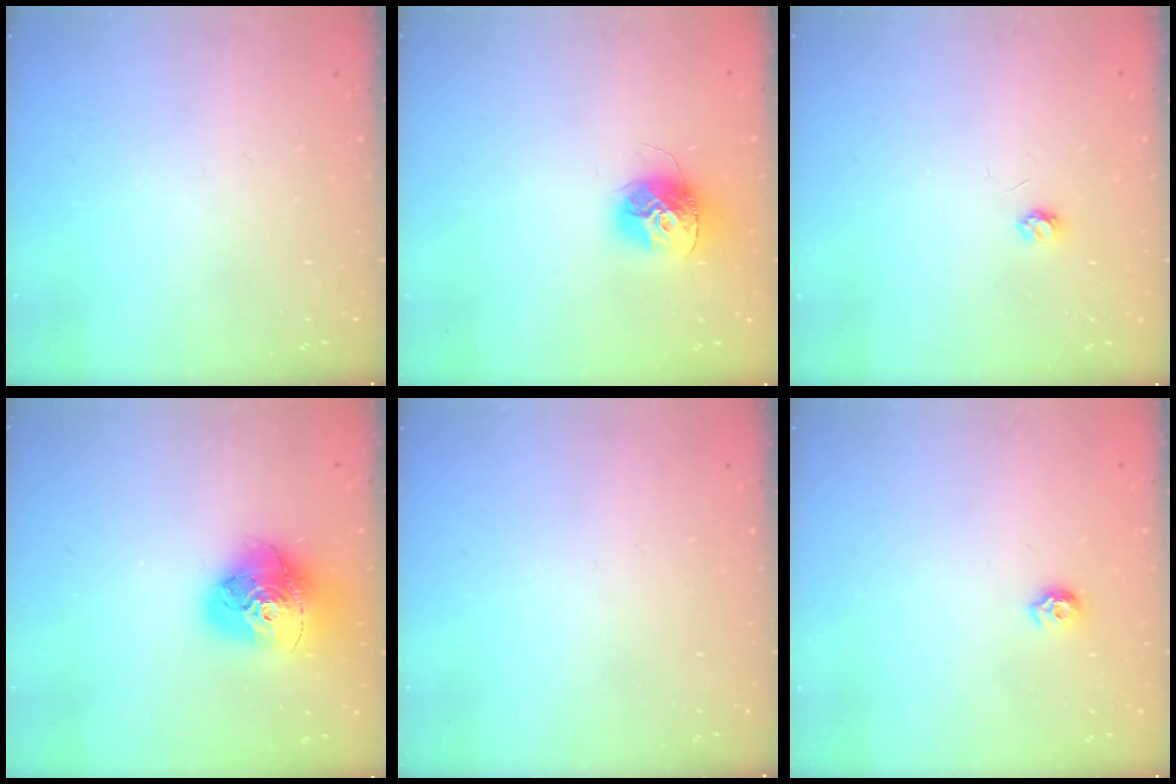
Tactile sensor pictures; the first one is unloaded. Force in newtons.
{"total": 13.2, "press": 13.2, "slide": 1.2}
{"total": 3.2, "press": 3.2, "slide": 0.3}
{"total": 17.2, "press": 17.1, "slide": 1.9}
{"total": 0.0}
{"total": 6.5, "press": 6.4, "slide": 0.9}